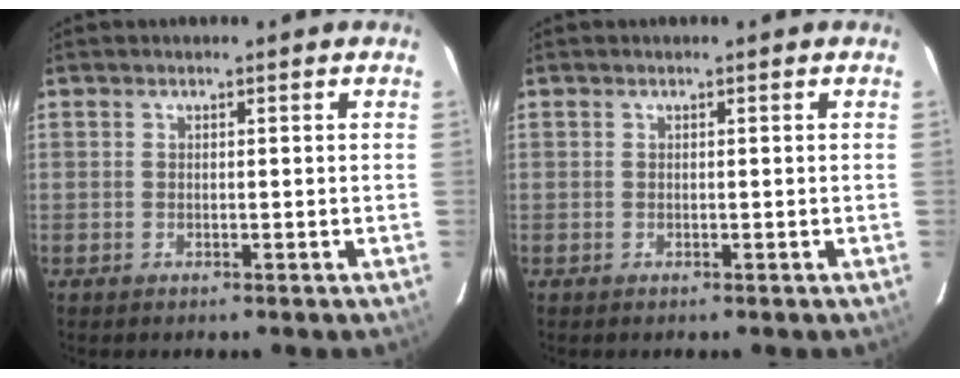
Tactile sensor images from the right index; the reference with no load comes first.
{"total": 0.0}